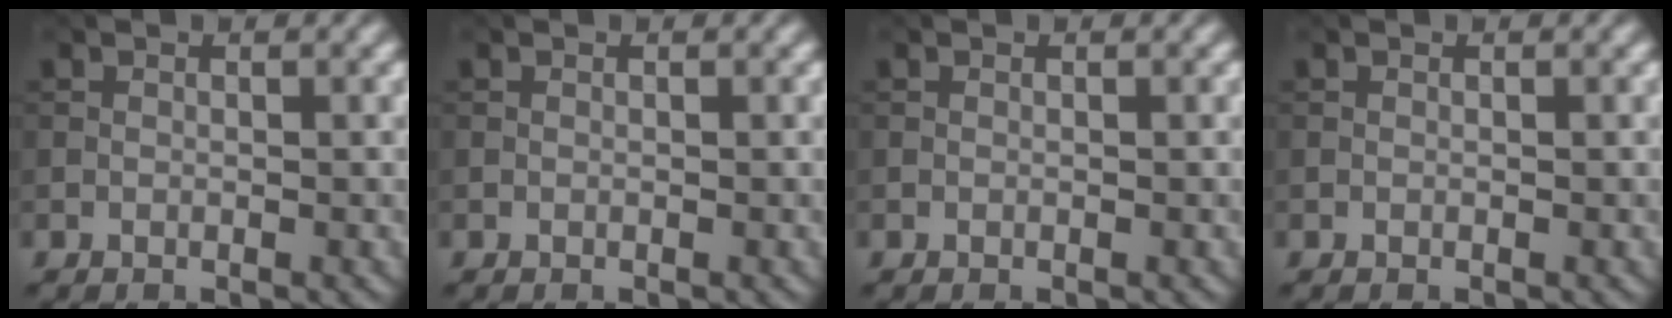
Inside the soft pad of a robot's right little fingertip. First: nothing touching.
{"total": 0.0}
{"total": 0.0}
{"total": 0.0}